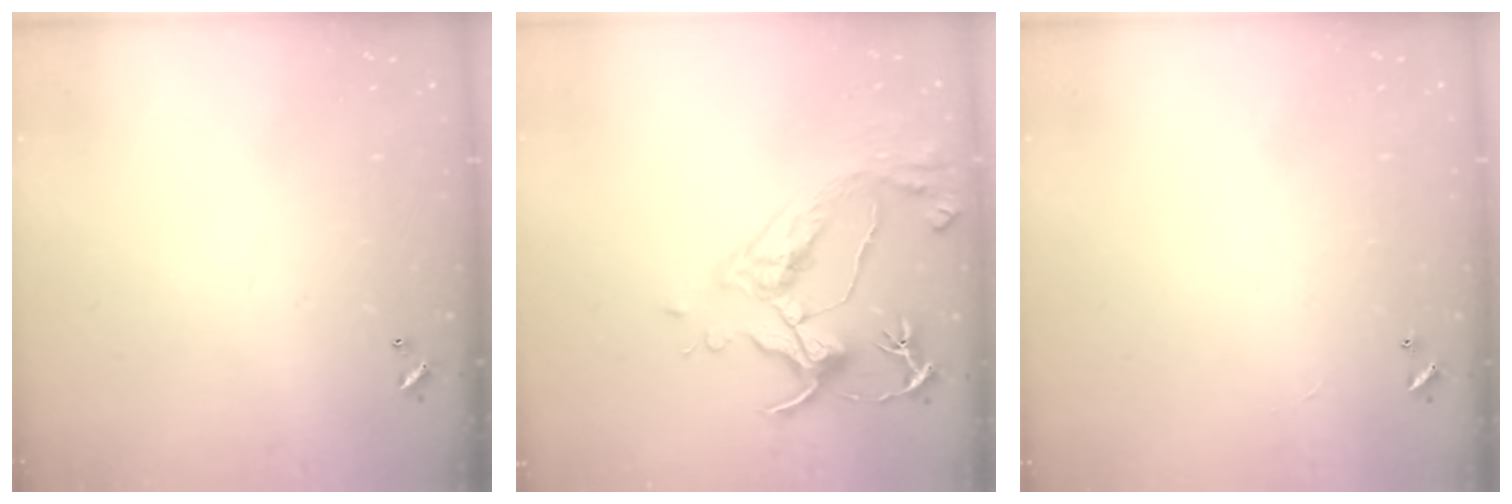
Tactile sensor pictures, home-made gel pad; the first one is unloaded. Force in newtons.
{"total": 5.0, "press": 4.8, "slide": 1.4}
{"total": 1.2, "press": 1.1, "slide": 0.4}